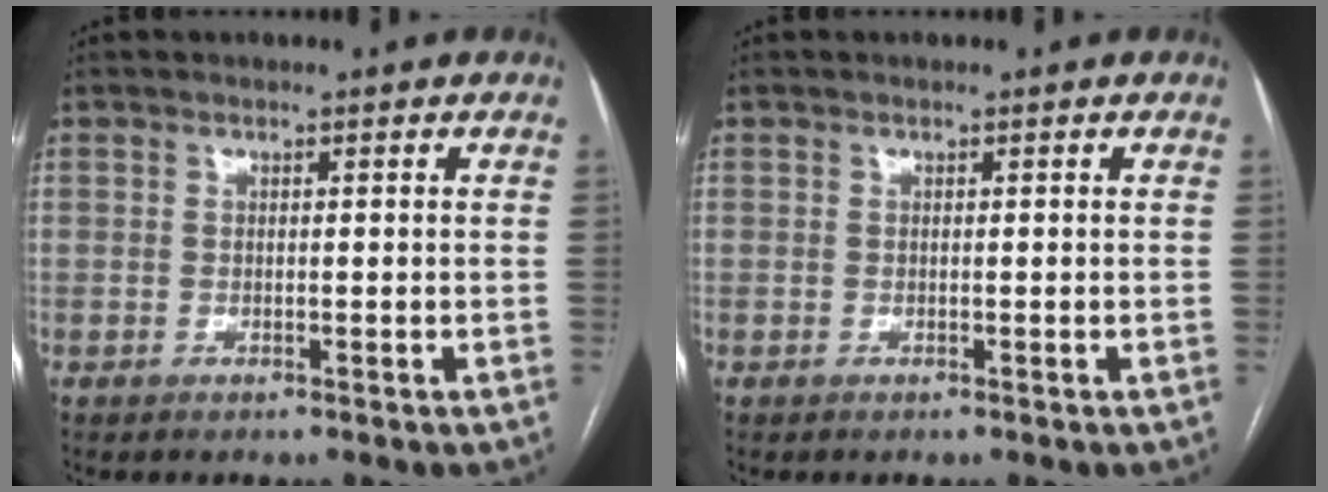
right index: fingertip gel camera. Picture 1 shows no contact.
{"total": 0.0}